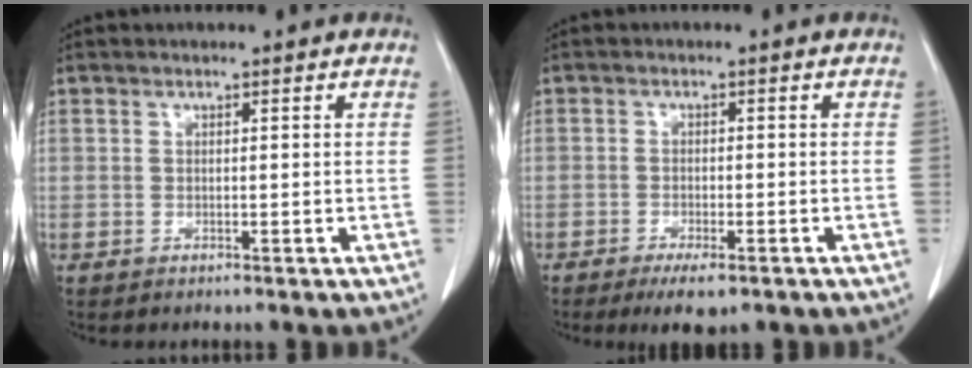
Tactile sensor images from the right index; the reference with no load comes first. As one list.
[{"total": 4.6, "force": [-3.0, 1.3, 3.2], "torque": [-0.051, -0.006, -0.043]}]